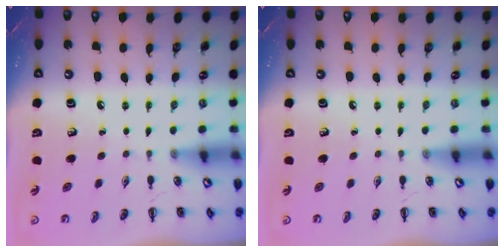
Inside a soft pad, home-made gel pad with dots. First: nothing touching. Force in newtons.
{"total": 0.0}